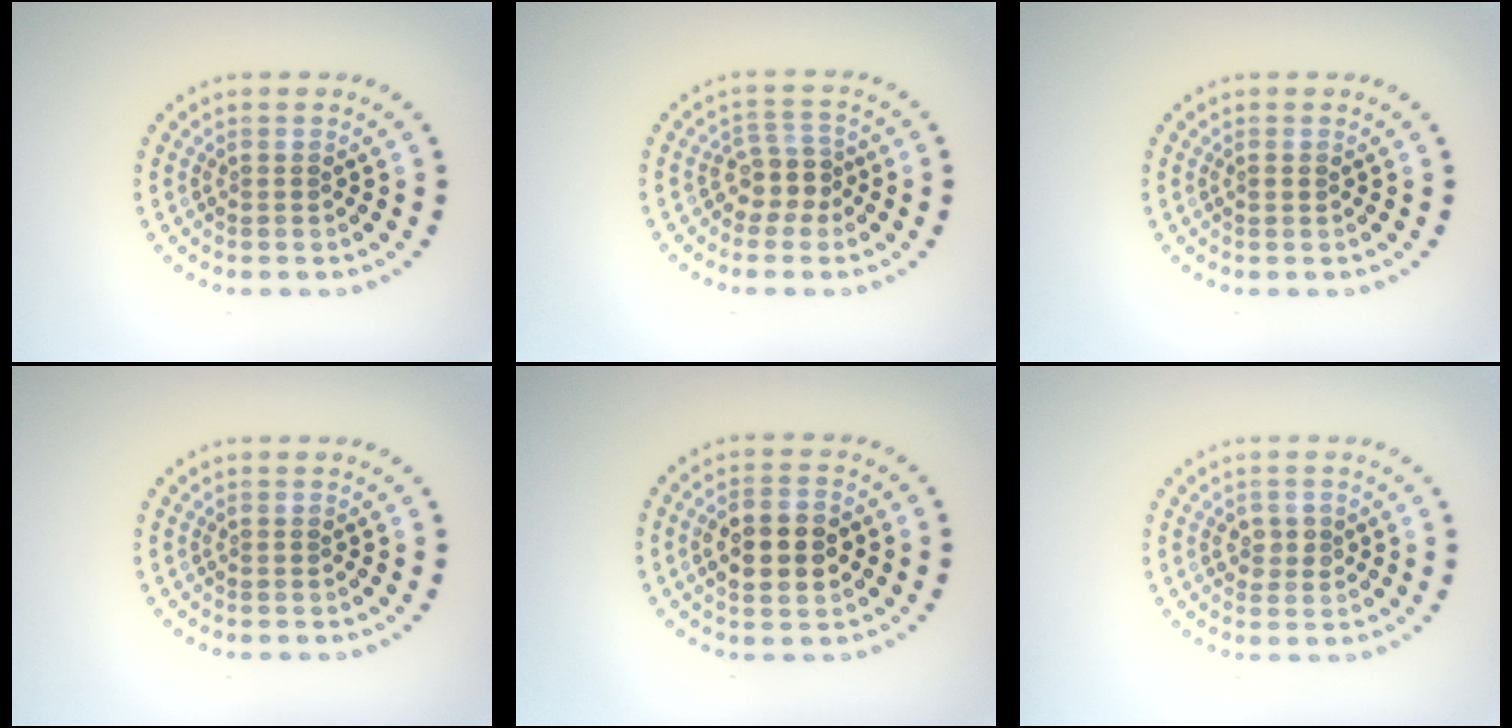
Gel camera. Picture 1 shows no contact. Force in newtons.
{"total": 2.7, "press": 2.1, "slide": 1.6}
{"total": 0.8, "press": 0.8, "slide": 0.1}
{"total": 0.0}
{"total": 5.1, "press": 5.0, "slide": 0.3}
{"total": 1.8, "press": 1.8, "slide": 0.1}